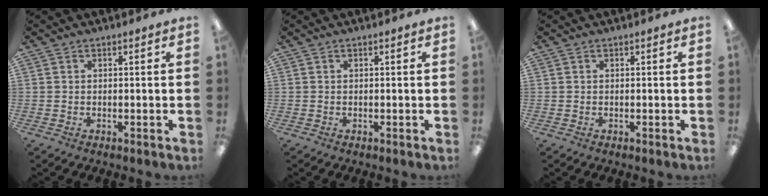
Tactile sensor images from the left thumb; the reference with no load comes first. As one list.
[{"total": 0.0}, {"total": 0.0}]